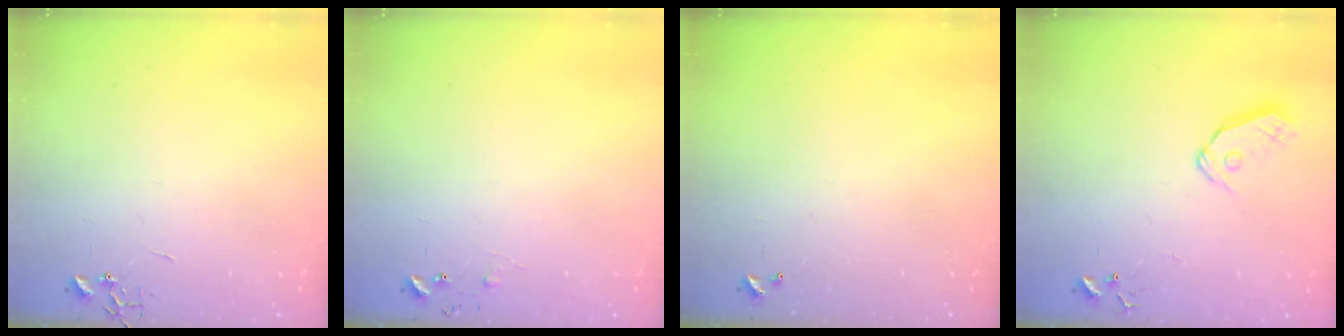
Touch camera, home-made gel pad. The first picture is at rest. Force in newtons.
{"total": 6.2, "press": 6.2, "slide": 0.5}
{"total": 0.0}
{"total": 8.5, "press": 8.4, "slide": 0.9}